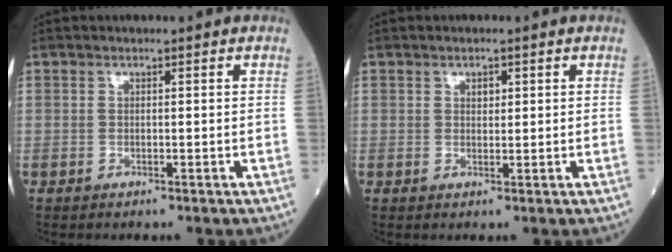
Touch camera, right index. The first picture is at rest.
{"total": 1.2, "force": [0.6, 0.8, 0.8], "torque": [-0.011, -0.003, 0.009]}